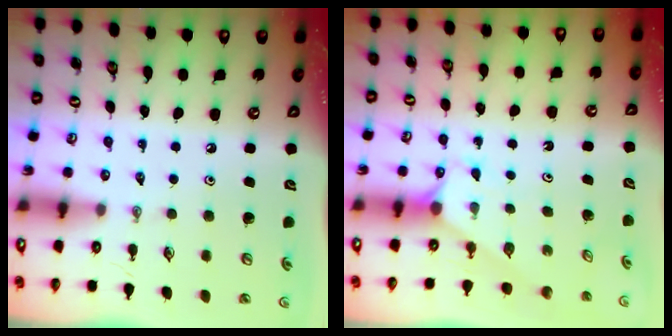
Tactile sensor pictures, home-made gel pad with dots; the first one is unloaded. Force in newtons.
{"total": 2.3, "press": 2.3, "slide": 0.2}